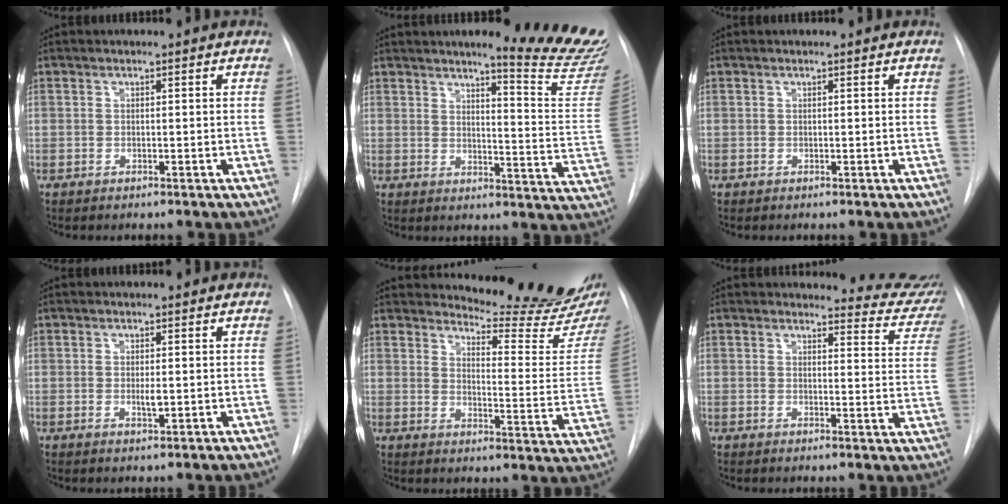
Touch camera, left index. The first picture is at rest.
{"total": 15.8, "force": [14.6, -1.5, 5.9], "torque": [-0.076, -0.125, 0.159]}
{"total": 0.0}
{"total": 1.4, "force": [0.1, 0.4, 1.4], "torque": [-0.025, -0.003, 0.002]}
{"total": 16.5, "force": [15.9, -0.4, 4.4], "torque": [-0.063, -0.123, 0.189]}
{"total": 9.8, "force": [9.7, 1.3, 0.1], "torque": [0.027, -0.074, 0.077]}